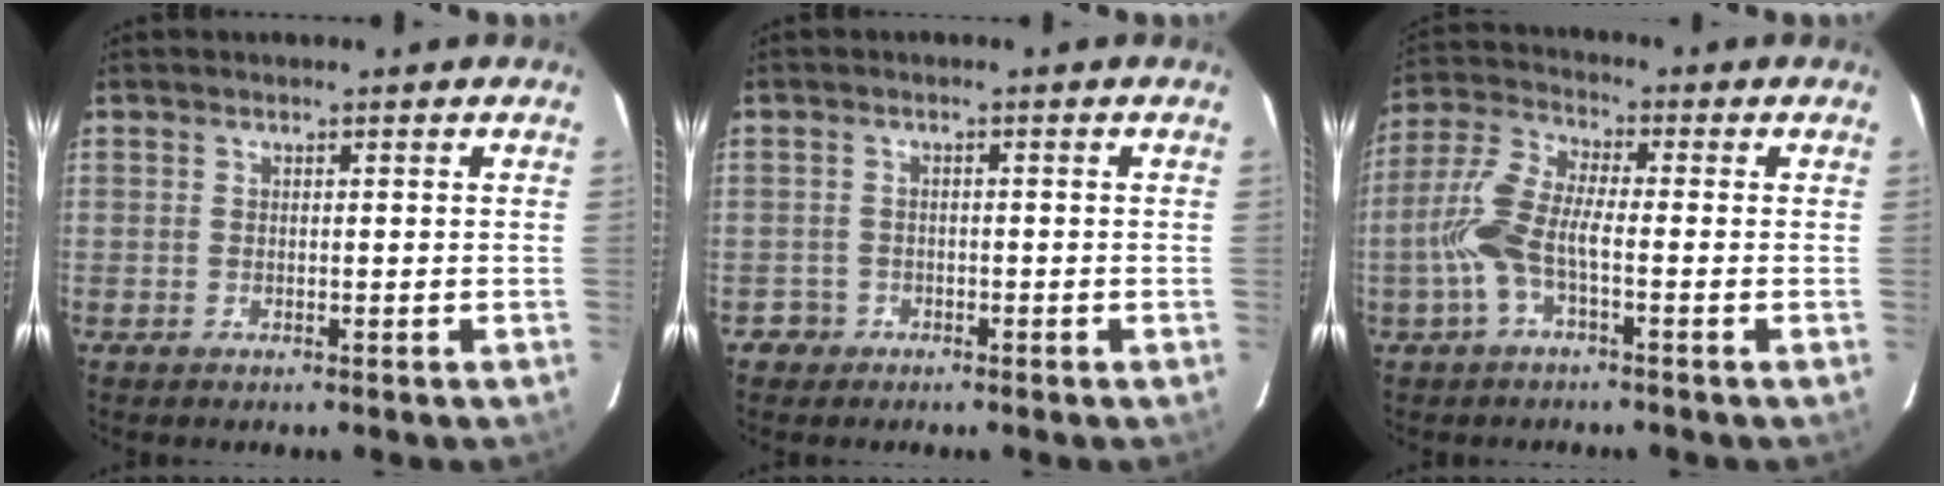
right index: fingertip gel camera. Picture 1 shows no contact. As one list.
[{"total": 2.8, "force": [-1.4, 2.5, -0.1], "torque": [0.001, 0.017, -0.021]}, {"total": 8.7, "force": [-2.6, 2.5, 7.9], "torque": [-0.186, 0.010, -0.055]}]